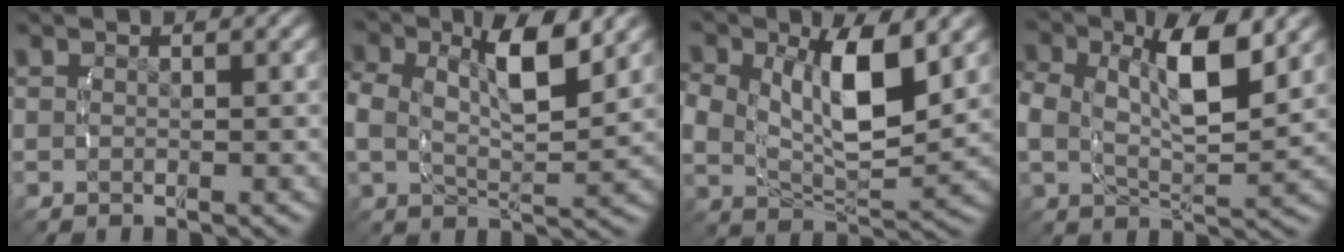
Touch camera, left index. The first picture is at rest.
{"total": 6.3, "force": [1.8, 3.0, 5.2], "torque": [-0.106, -0.016, 0.036]}
{"total": 7.4, "force": [1.7, 3.9, 6.0], "torque": [-0.116, -0.029, 0.044]}
{"total": 6.8, "force": [1.7, 3.4, 5.7], "torque": [-0.117, -0.019, 0.036]}